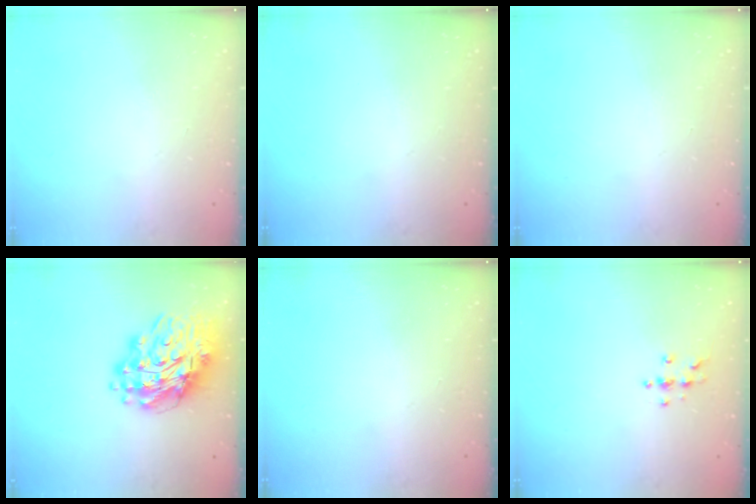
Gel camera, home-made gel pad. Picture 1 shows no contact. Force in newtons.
{"total": 0.0}
{"total": 0.0}
{"total": 18.5, "press": 18.3, "slide": 3.0}
{"total": 0.0}
{"total": 3.8, "press": 3.8, "slide": 0.4}